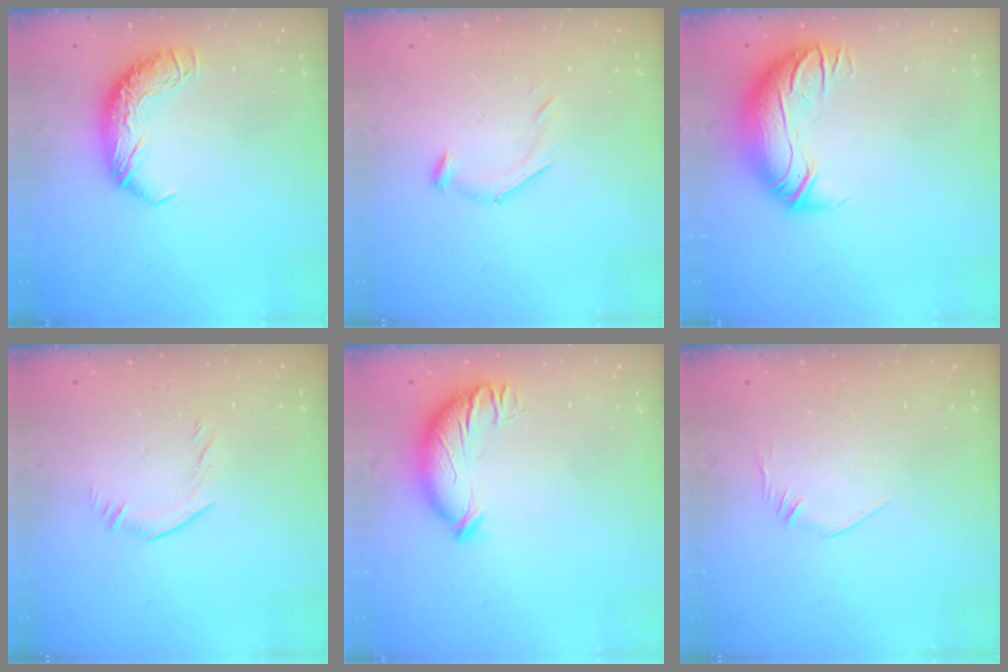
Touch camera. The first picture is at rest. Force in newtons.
{"total": 6.4, "press": 6.3, "slide": 0.9}
{"total": 3.0, "press": 0.4, "slide": 2.9}
{"total": 5.7, "press": 5.6, "slide": 1.2}
{"total": 4.4, "press": 4.1, "slide": 1.7}
{"total": 7.2, "press": 7.2, "slide": 1.0}